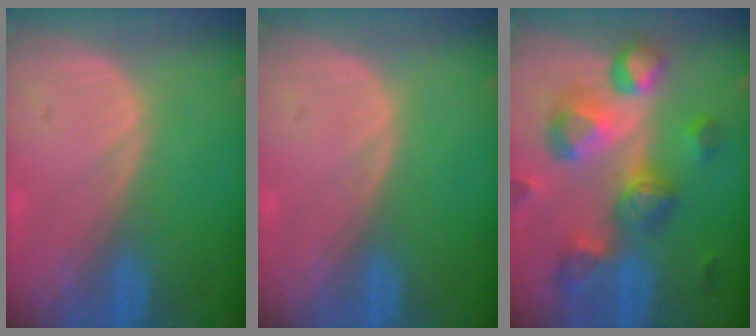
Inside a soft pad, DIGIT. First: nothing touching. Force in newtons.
{"total": 0.0}
{"total": 11.2, "press": 10.0, "slide": 5.0}